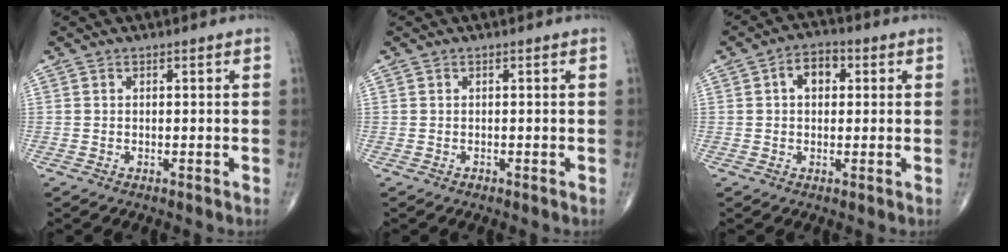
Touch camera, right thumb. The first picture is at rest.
{"total": 0.0}
{"total": 5.1, "force": [1.1, 3.5, 3.5], "torque": [-0.042, 0.012, 0.011]}